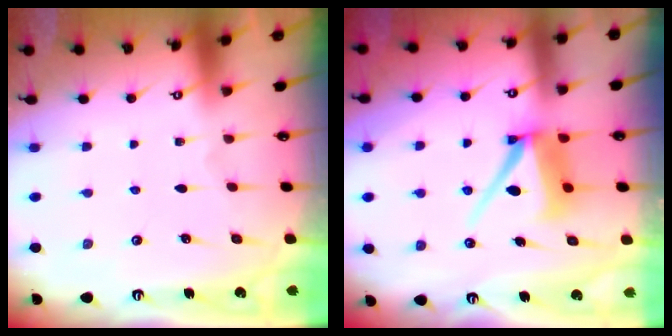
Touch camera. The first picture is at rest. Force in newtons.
{"total": 9.6, "press": 9.5, "slide": 1.3}